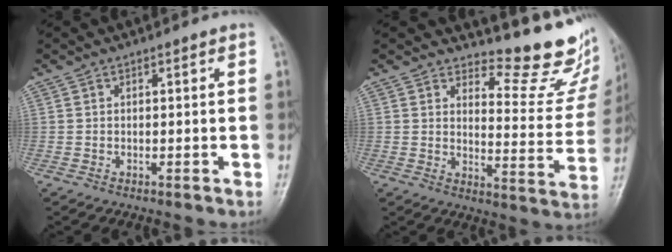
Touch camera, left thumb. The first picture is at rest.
{"total": 13.9, "force": [12.4, 3.9, 4.9], "torque": [-0.024, -0.138, 0.145]}